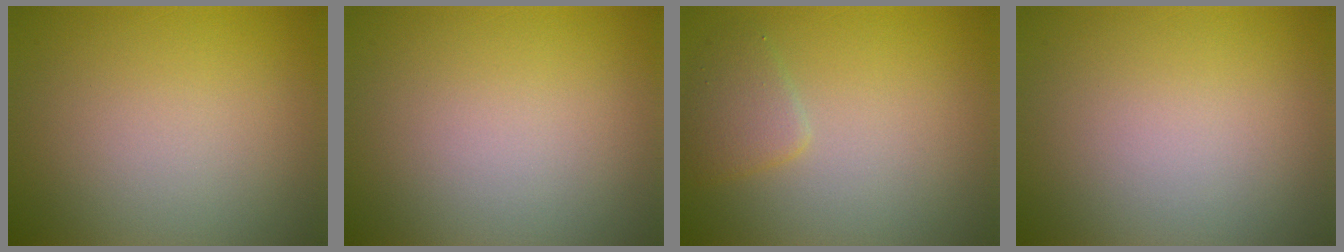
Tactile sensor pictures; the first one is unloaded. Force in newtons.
{"total": 0.0}
{"total": 2.0, "press": 2.0, "slide": 0.1}
{"total": 0.0}